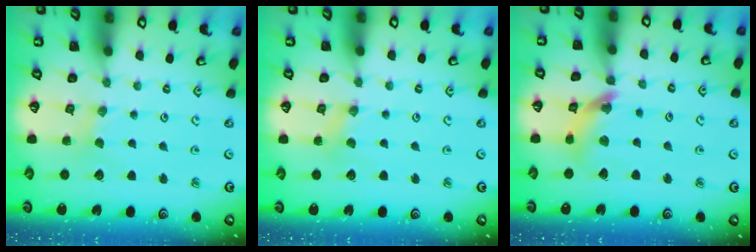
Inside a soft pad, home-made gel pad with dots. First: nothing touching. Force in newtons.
{"total": 1.0, "press": 1.0, "slide": 0.2}
{"total": 9.9, "press": 9.9, "slide": 1.0}